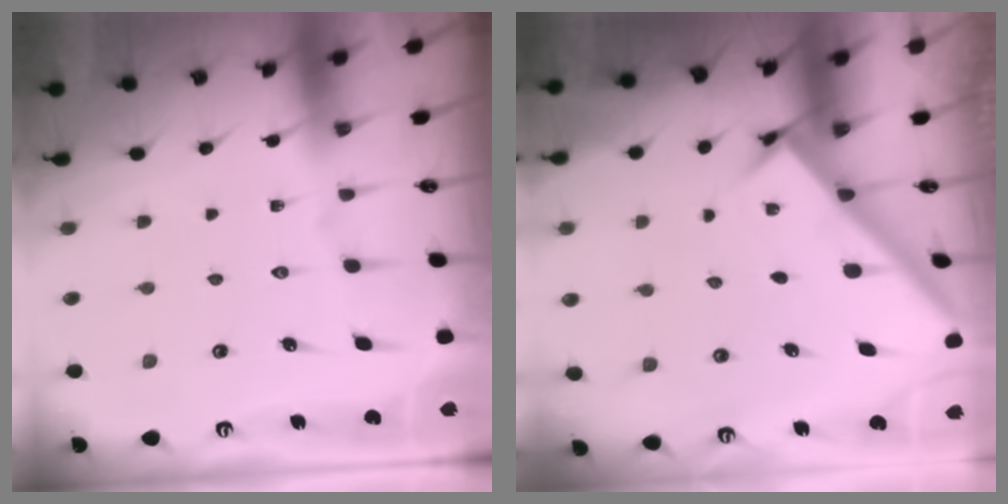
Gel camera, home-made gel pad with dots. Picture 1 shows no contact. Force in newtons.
{"total": 2.7, "press": 2.6, "slide": 0.4}